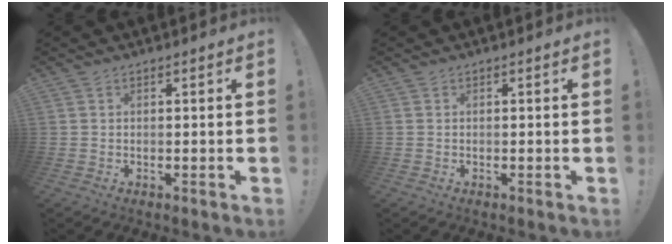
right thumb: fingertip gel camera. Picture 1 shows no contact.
{"total": 0.0}